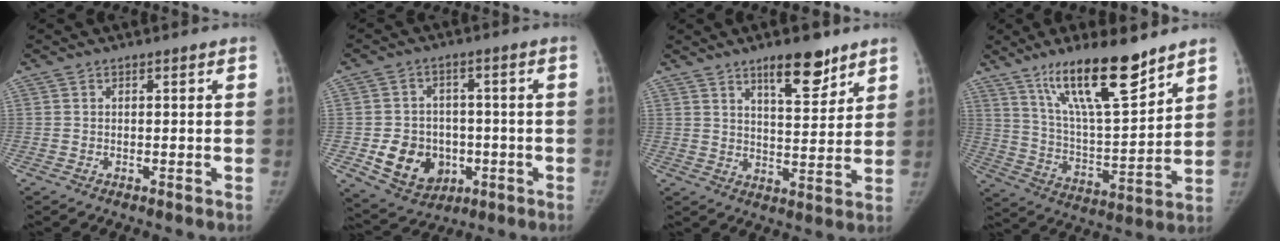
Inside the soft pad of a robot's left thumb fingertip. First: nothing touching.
{"total": 11.5, "force": [-2.8, 9.5, 5.8], "torque": [-0.061, 0.009, -0.031]}
{"total": 9.7, "force": [6.7, 3.3, 6.2], "torque": [-0.071, -0.046, 0.106]}
{"total": 18.2, "force": [12.5, 4.2, 12.5], "torque": [-0.189, -0.073, 0.227]}